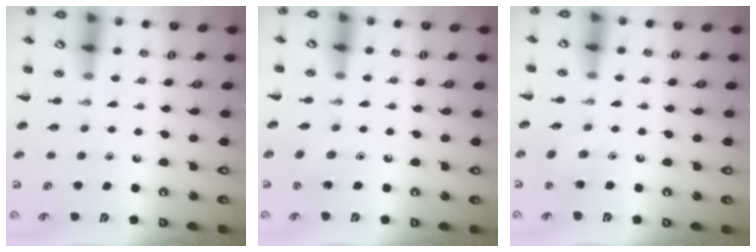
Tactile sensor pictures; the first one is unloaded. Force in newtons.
{"total": 2.4, "press": 2.3, "slide": 0.6}
{"total": 3.9, "press": 3.8, "slide": 0.8}